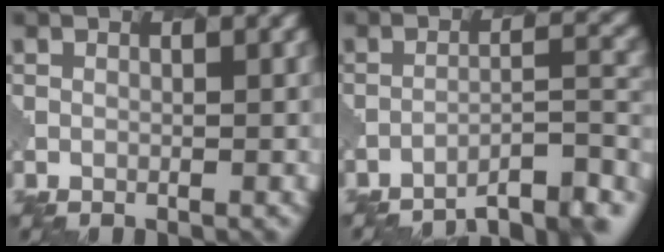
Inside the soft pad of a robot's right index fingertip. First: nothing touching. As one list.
[{"total": 7.6, "force": [-6.7, 1.4, 3.3], "torque": [-0.035, 0.014, -0.094]}]